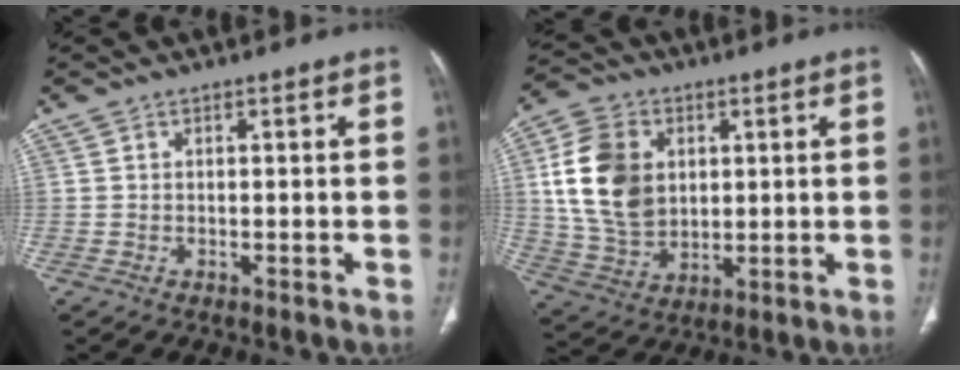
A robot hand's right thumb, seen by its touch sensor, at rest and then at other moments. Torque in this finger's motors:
{"motor_torque": [0.49, 2.36, 0.73, -0.63, 0.33]}